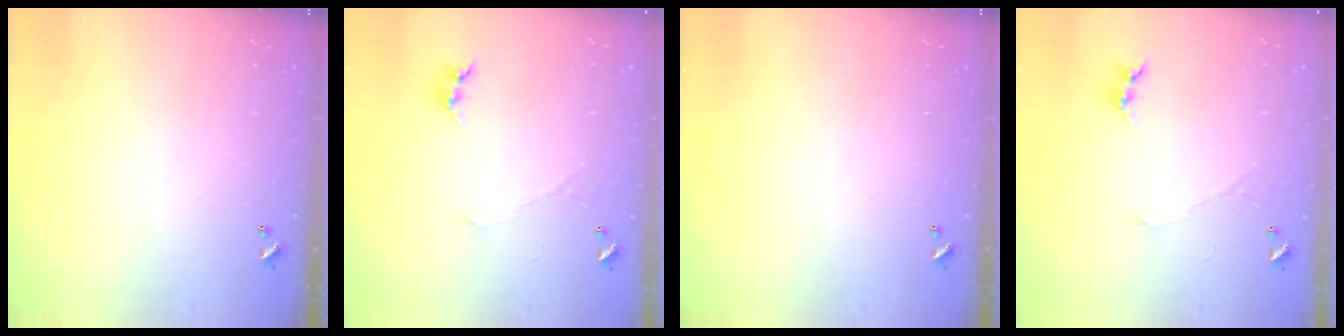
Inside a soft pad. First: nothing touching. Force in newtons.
{"total": 0.0}
{"total": 0.0}
{"total": 0.0}